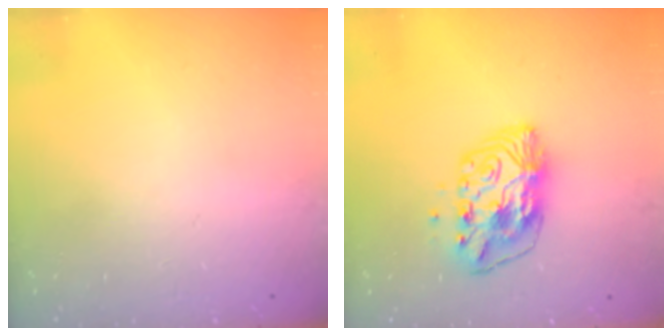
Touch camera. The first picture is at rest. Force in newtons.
{"total": 10.4, "press": 10.4, "slide": 1.1}